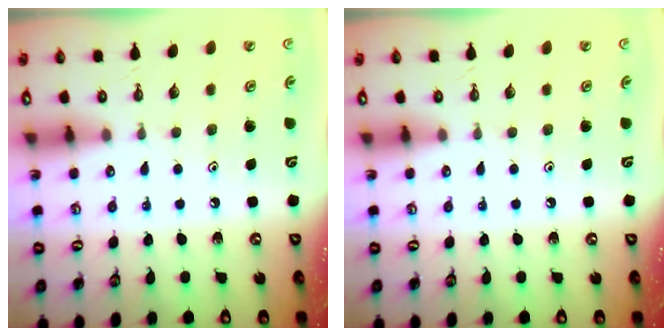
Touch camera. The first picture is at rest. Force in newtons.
{"total": 0.0}